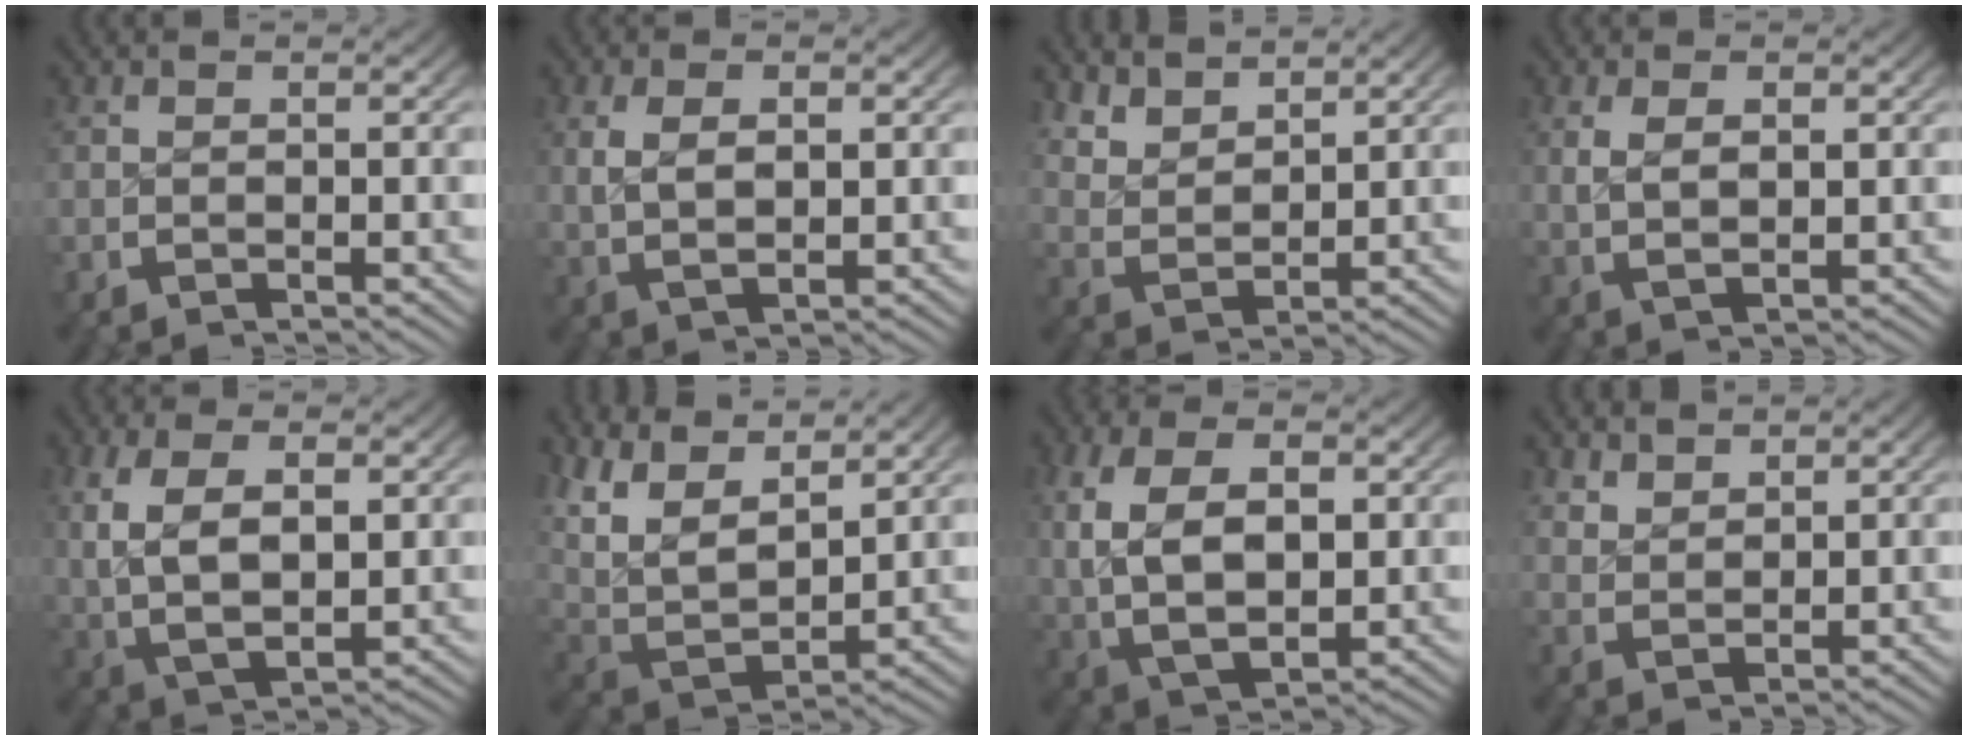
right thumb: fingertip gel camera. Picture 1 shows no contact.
{"total": 3.8, "force": [0.8, 2.1, 3.0], "torque": [-0.059, -0.006, 0.027]}
{"total": 4.6, "force": [2.7, 2.7, 2.6], "torque": [-0.058, -0.015, 0.065]}
{"total": 2.8, "force": [0.9, 1.3, 2.3], "torque": [-0.046, -0.006, 0.030]}
{"total": 8.0, "force": [0.6, 5.2, 6.1], "torque": [-0.141, -0.021, 0.027]}
{"total": 9.9, "force": [2.9, 6.4, 6.9], "torque": [-0.166, -0.022, 0.059]}
{"total": 10.1, "force": [0.2, 6.9, 7.4], "torque": [-0.171, -0.028, 0.021]}
{"total": 2.4, "force": [2.3, 0.6, 0.5], "torque": [-0.005, -0.002, 0.052]}